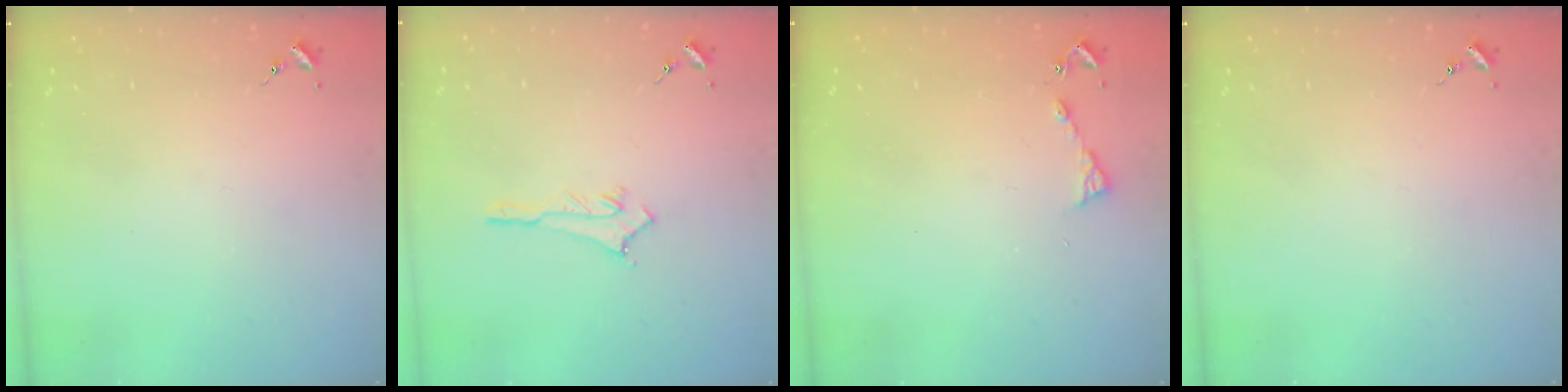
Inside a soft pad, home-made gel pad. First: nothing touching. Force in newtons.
{"total": 2.9, "press": 2.9, "slide": 0.3}
{"total": 5.6, "press": 5.6, "slide": 0.7}
{"total": 0.0}